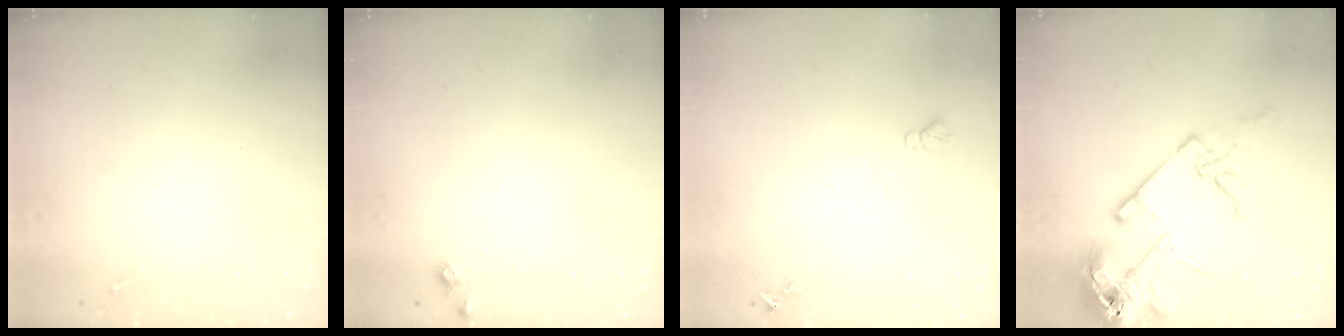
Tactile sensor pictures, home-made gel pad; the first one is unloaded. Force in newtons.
{"total": 5.7, "press": 5.6, "slide": 0.9}
{"total": 6.3, "press": 6.3, "slide": 0.7}
{"total": 18.6, "press": 18.4, "slide": 2.2}